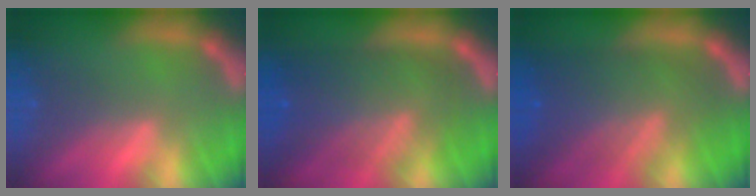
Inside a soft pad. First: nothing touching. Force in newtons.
{"total": 9.5}
{"total": 9.0}